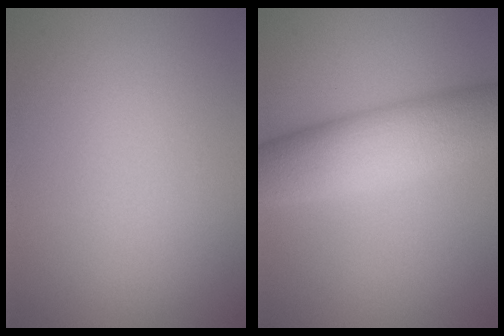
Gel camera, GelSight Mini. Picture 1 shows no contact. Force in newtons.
{"total": 8.0, "press": 8.0, "slide": 0.1}